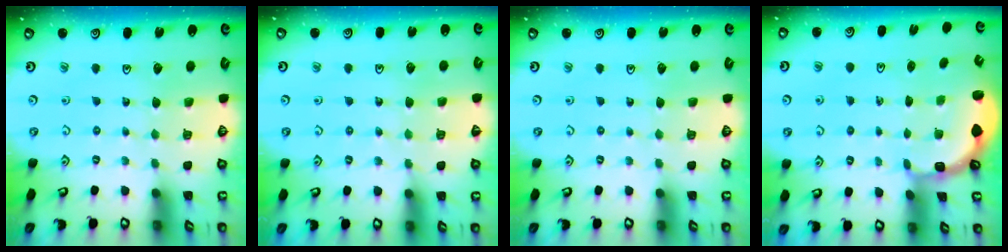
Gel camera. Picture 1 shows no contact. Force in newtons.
{"total": 2.8, "press": 2.7, "slide": 0.5}
{"total": 0.0}
{"total": 1.8, "press": 1.4, "slide": 1.1}